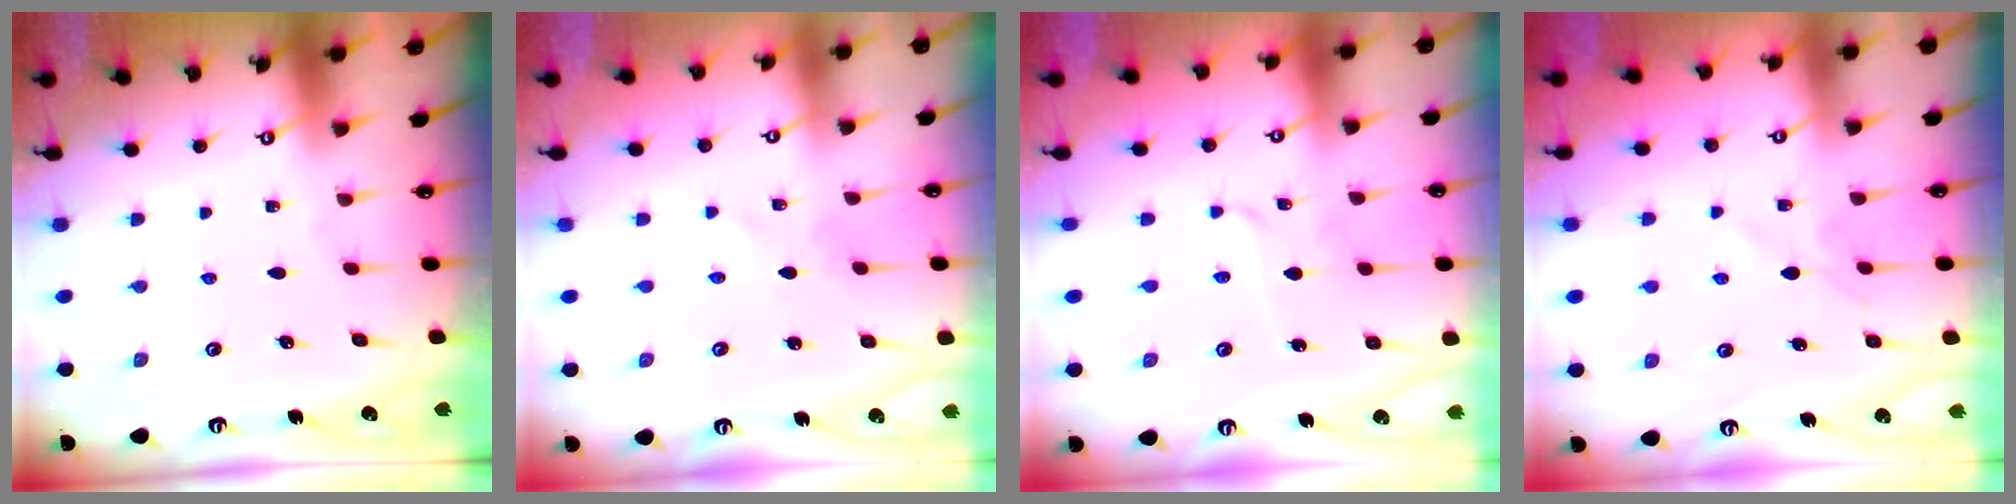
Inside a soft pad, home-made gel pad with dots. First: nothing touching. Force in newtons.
{"total": 1.0, "press": 1.0, "slide": 0.1}
{"total": 2.9, "press": 2.9, "slide": 0.4}
{"total": 3.9, "press": 3.8, "slide": 0.6}